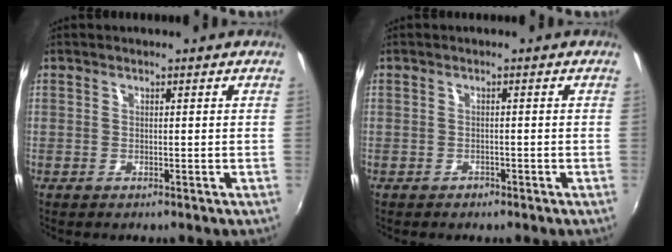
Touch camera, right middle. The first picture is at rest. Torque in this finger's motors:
{"motor_torque": [0.50, -0.25, -0.02, 0.00]}